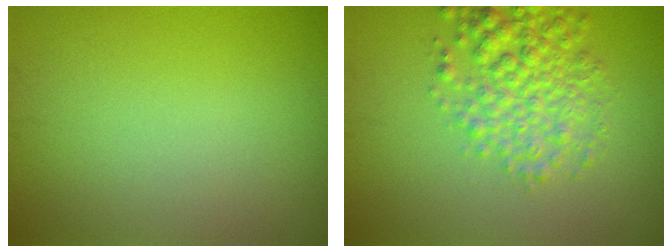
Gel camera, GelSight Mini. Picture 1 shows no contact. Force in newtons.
{"total": 5.0, "press": 5.0, "slide": 0.1}